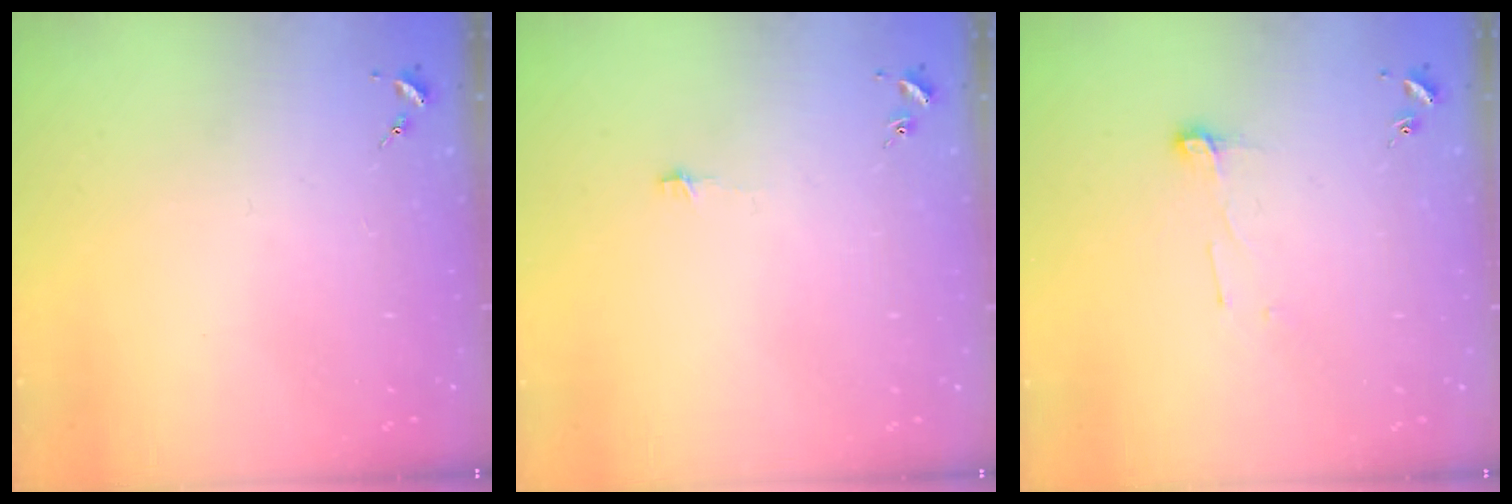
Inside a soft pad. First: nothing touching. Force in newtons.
{"total": 3.1, "press": 3.1, "slide": 0.2}
{"total": 5.2, "press": 5.2, "slide": 0.5}